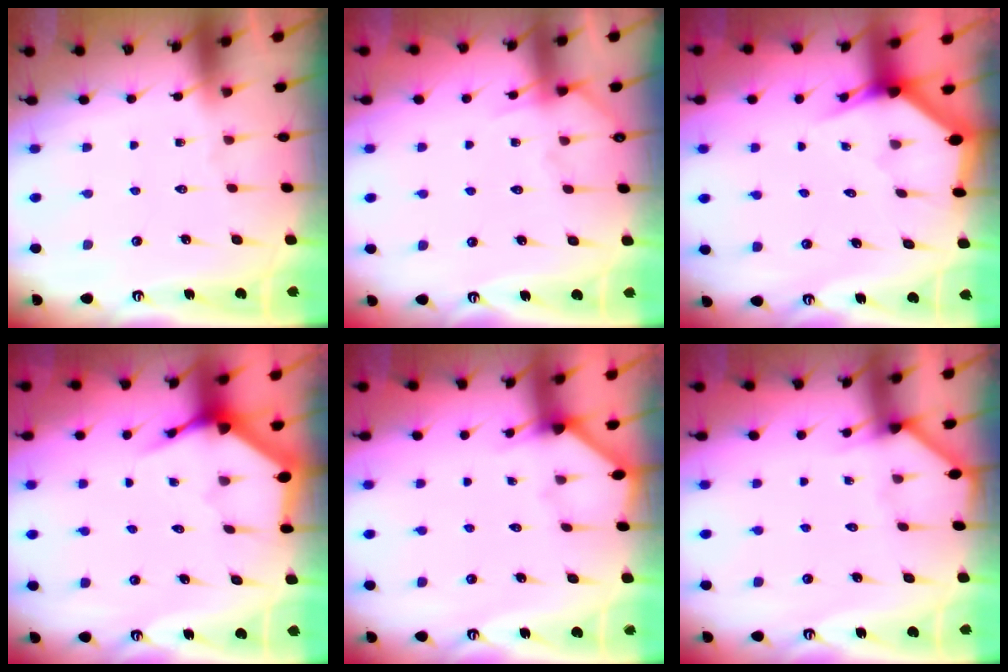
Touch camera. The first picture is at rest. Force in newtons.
{"total": 6.0, "press": 5.9, "slide": 0.7}
{"total": 2.9, "press": 2.9, "slide": 0.2}
{"total": 3.9, "press": 3.8, "slide": 0.4}
{"total": 2.6, "press": 2.6, "slide": 0.3}
{"total": 2.3, "press": 2.3, "slide": 0.1}